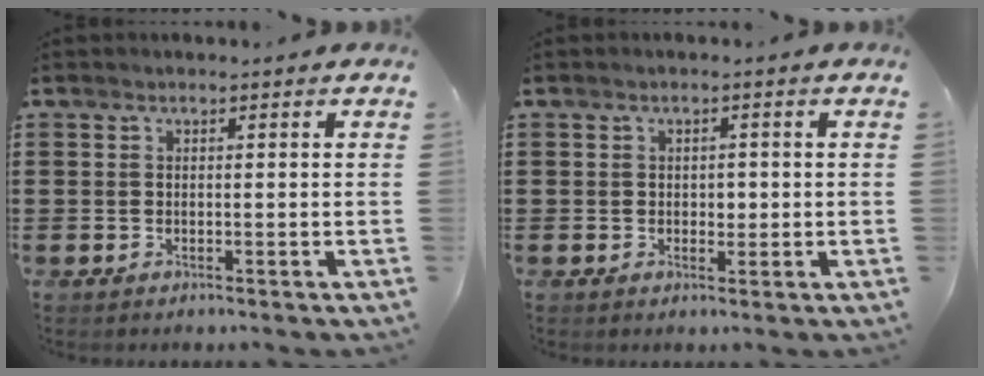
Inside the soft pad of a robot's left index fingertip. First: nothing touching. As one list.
[{"total": 1.4, "force": [0.2, 1.0, 0.9], "torque": [-0.012, 0.003, 0.001]}]